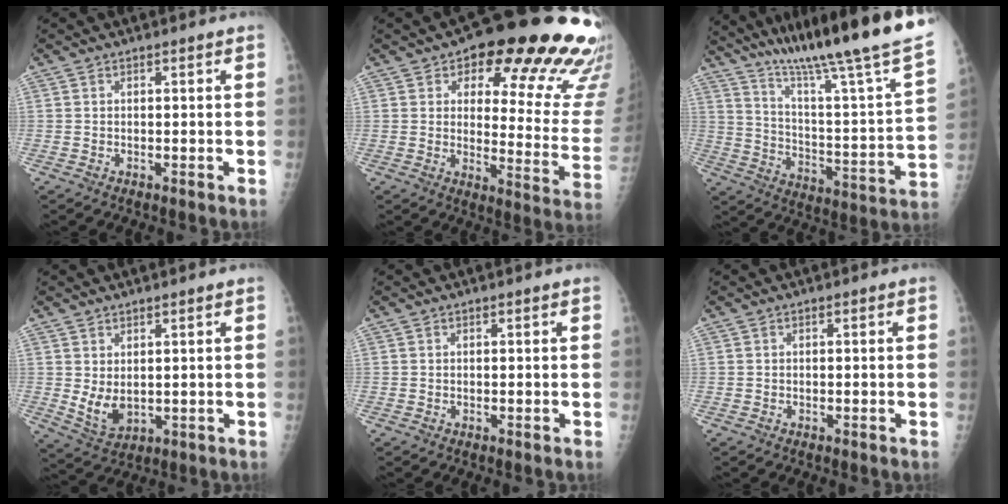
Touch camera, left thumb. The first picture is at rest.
{"total": 23.4, "force": [14.8, 9.3, 15.6], "torque": [-0.138, -0.075, 0.178]}
{"total": 30.0, "force": [21.7, 2.5, 20.6], "torque": [-0.317, -0.077, 0.326]}
{"total": 5.6, "force": [1.7, 2.9, 4.4], "torque": [-0.076, -0.020, 0.044]}
{"total": 0.0}
{"total": 0.0}